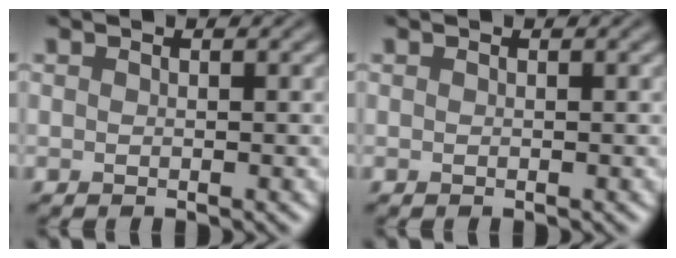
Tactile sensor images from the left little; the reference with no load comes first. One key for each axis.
{"total": 0.0}